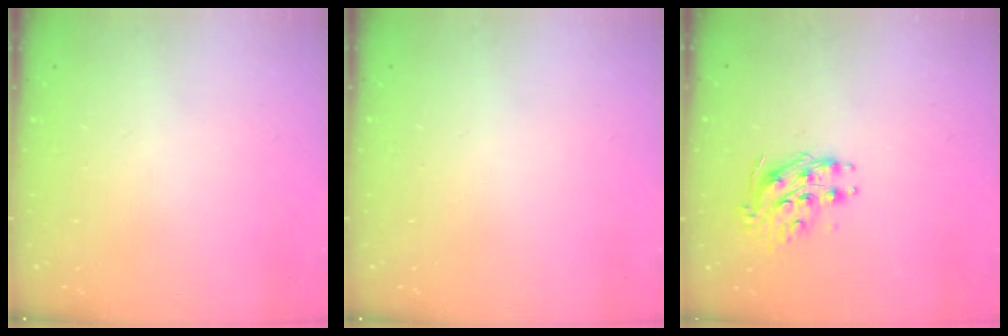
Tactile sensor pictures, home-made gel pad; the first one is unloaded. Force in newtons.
{"total": 0.0}
{"total": 9.0, "press": 9.0, "slide": 0.4}